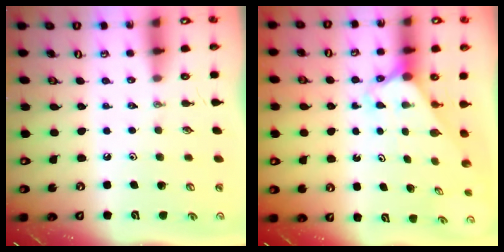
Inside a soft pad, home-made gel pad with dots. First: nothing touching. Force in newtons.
{"total": 2.3, "press": 2.3, "slide": 0.2}